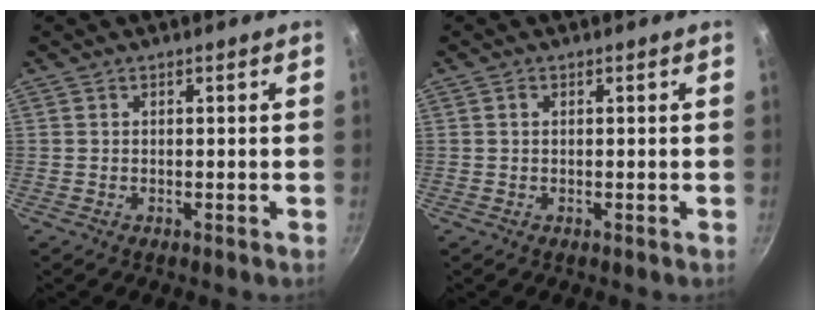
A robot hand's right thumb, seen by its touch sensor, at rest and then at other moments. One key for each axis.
{"total": 0.8, "fx": 0.2, "fy": 0.6, "fz": 0.5, "tx": -0.008, "ty": 0.004, "tz": 0.002}